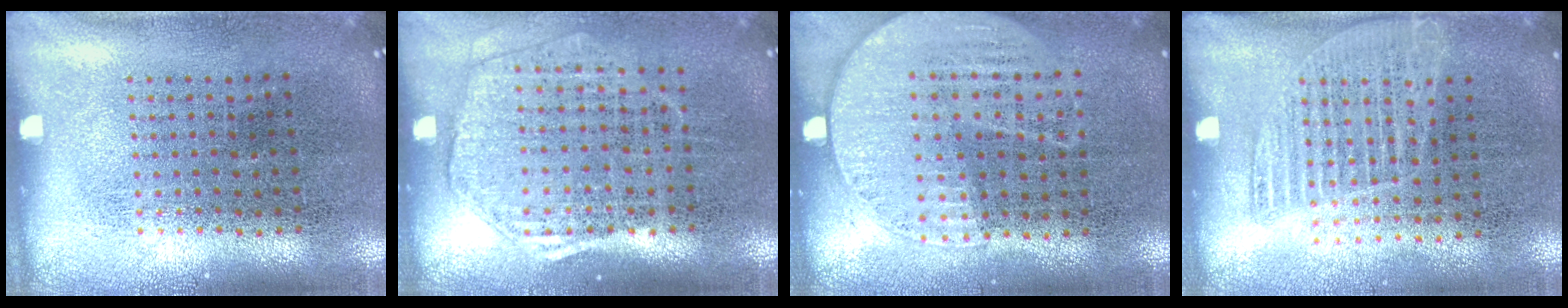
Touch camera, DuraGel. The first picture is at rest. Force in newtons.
{"total": 1.7, "press": 1.6, "slide": 0.7}
{"total": 1.2, "press": 1.0, "slide": 0.6}
{"total": 1.1, "press": 1.0, "slide": 0.5}